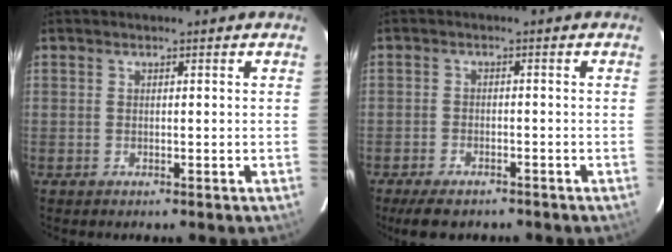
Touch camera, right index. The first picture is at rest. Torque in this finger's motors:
{"motor_torque": [0.45, -0.37, 0.23, 0.04]}